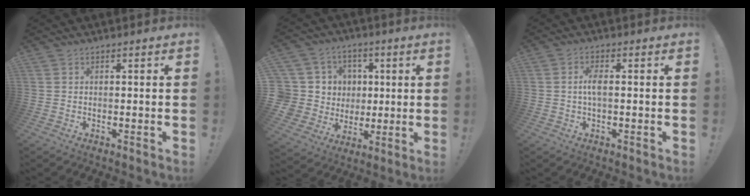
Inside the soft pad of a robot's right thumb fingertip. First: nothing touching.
{"total": 12.7, "force": [2.2, 11.6, 4.6], "torque": [-0.085, -0.005, 0.072]}
{"total": 3.6, "force": [-0.1, 1.2, 3.3], "torque": [-0.076, 0.007, -0.005]}